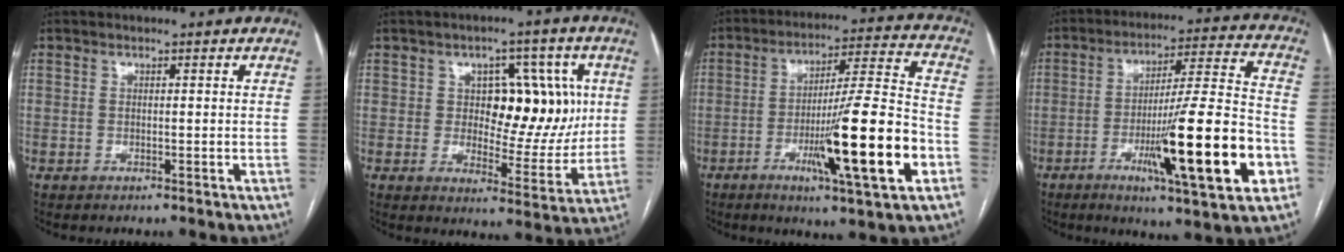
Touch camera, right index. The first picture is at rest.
{"total": 11.9, "force": [2.1, 6.6, 9.7], "torque": [-0.115, 0.020, 0.039]}
{"total": 18.2, "force": [-6.1, 0.4, 17.1], "torque": [-0.277, -0.012, -0.096]}
{"total": 20.0, "force": [-6.8, 1.1, 18.8], "torque": [-0.281, -0.010, -0.102]}